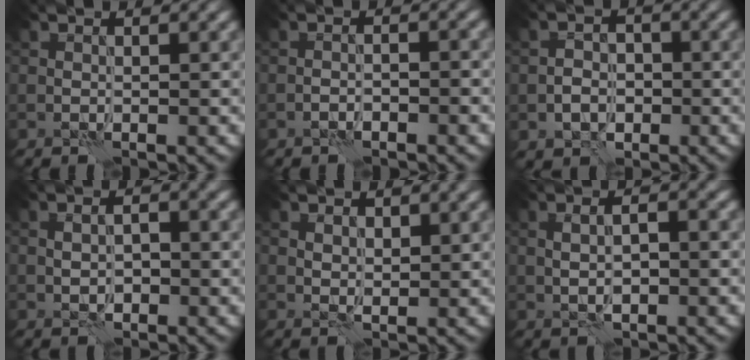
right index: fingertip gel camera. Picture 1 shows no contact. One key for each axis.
{"total": 1.6, "fx": -1.2, "fy": 0.4, "fz": 0.9, "tx": -0.014, "ty": 0.009, "tz": -0.024}
{"total": 3.0, "fx": -1.1, "fy": 2.4, "fz": 1.4, "tx": -0.016, "ty": 0.000, "tz": -0.020}
{"total": 2.8, "fx": -0.1, "fy": 1.6, "fz": 2.3, "tx": -0.026, "ty": 0.001, "tz": -0.001}
{"total": 1.6, "fx": 0.9, "fy": 0.9, "fz": 1.0, "tx": -0.018, "ty": -0.004, "tz": 0.020}
{"total": 4.0, "fx": 0.3, "fy": 1.8, "fz": 3.6, "tx": -0.044, "ty": 0.004, "tz": 0.003}